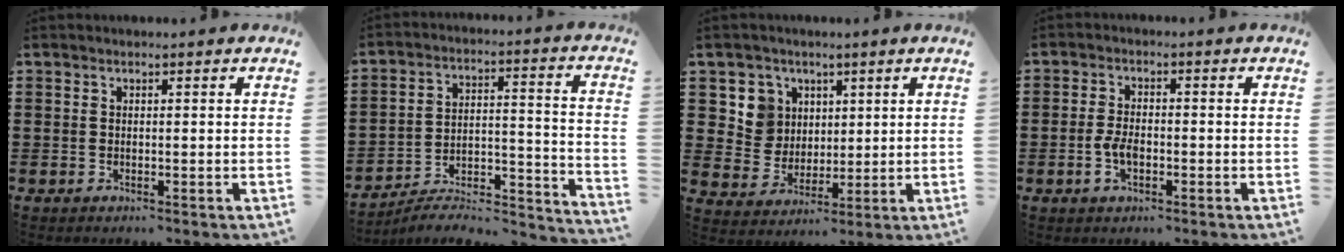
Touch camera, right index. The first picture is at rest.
{"total": 5.1, "force": [-4.5, 1.6, 1.7], "torque": [-0.029, 0.000, -0.091]}
{"total": 7.1, "force": [2.9, 6.5, 0.6], "torque": [-0.043, 0.008, 0.056]}
{"total": 3.3, "force": [-1.1, 1.6, 2.7], "torque": [-0.067, -0.005, -0.022]}